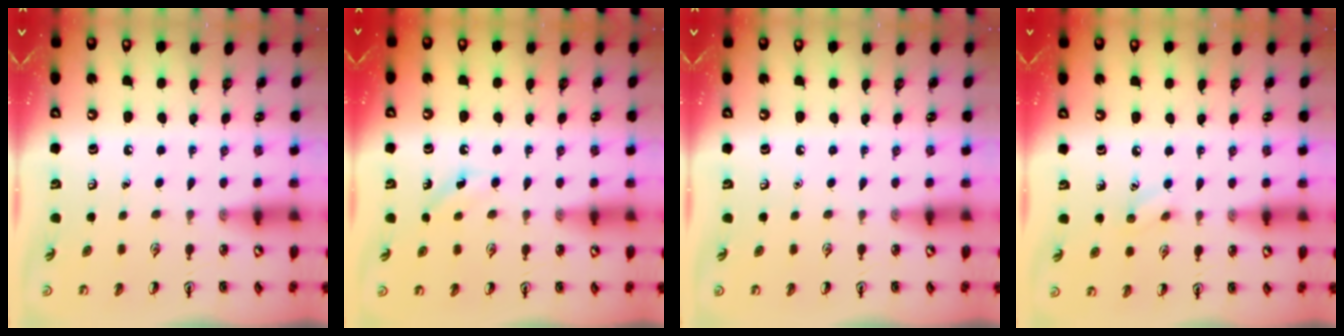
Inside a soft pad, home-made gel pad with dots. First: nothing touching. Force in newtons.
{"total": 2.8, "press": 2.6, "slide": 0.9}
{"total": 0.0}
{"total": 4.8, "press": 4.6, "slide": 1.3}